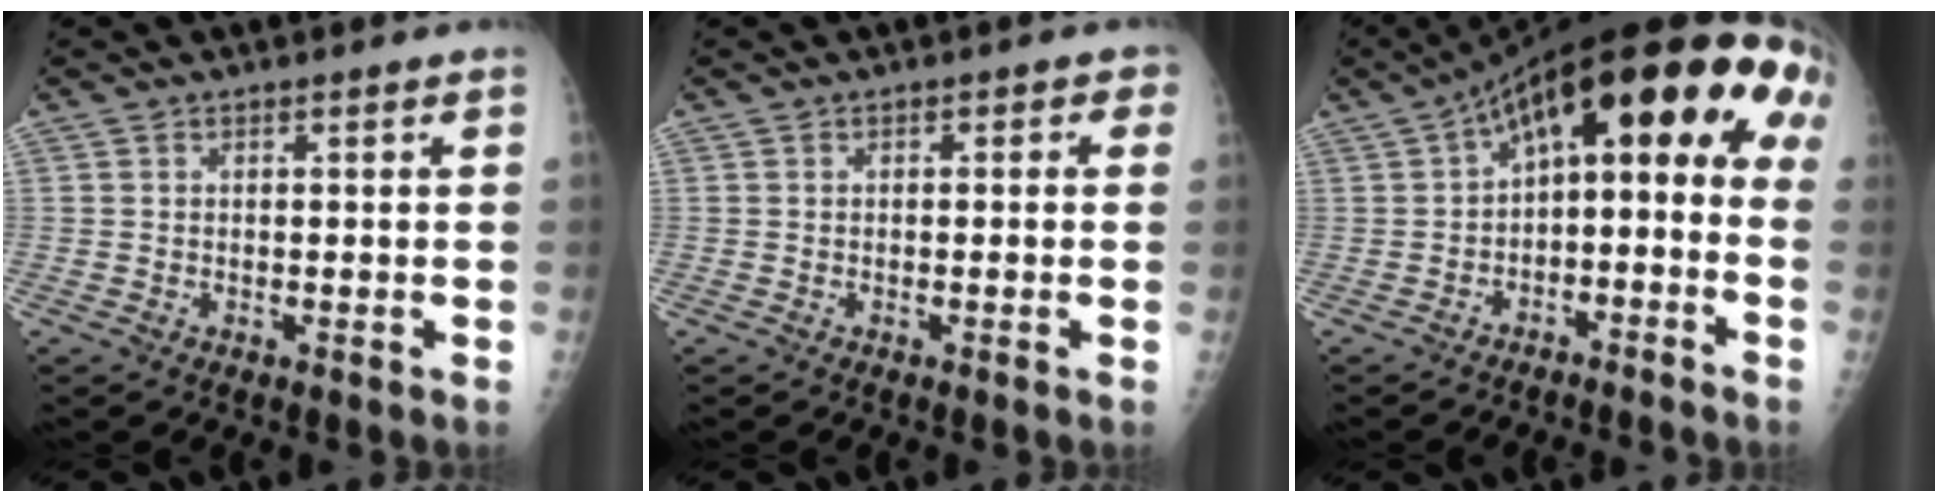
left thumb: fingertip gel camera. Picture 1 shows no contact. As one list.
[{"total": 1.9, "force": [0.0, 1.3, 1.4], "torque": [0.006, 0.007, -0.014]}, {"total": 19.5, "force": [-0.8, 9.7, 16.9], "torque": [-0.232, 0.084, -0.008]}]